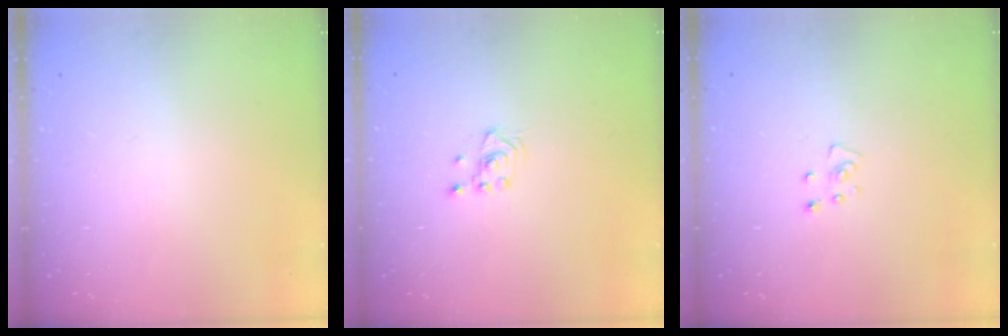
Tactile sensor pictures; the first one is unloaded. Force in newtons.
{"total": 2.1, "press": 2.1, "slide": 0.1}
{"total": 2.8, "press": 2.8, "slide": 0.2}